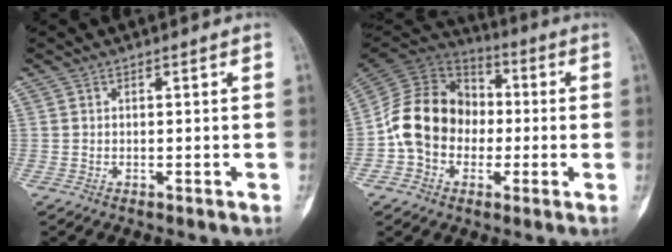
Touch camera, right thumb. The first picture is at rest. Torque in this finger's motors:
{"motor_torque": [1.91, 1.87, 0.71, -0.61, 0.11]}